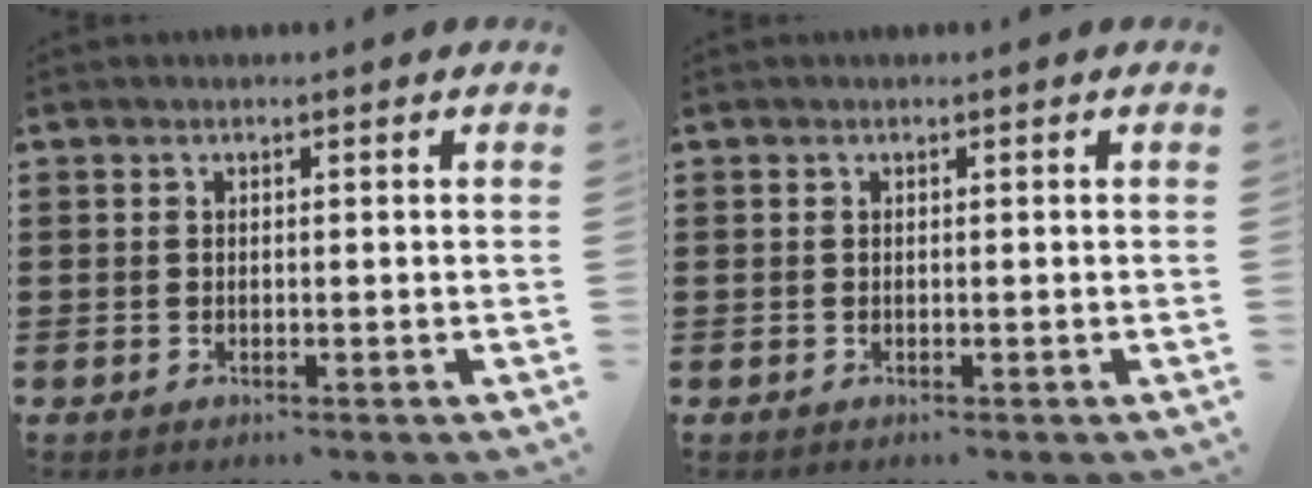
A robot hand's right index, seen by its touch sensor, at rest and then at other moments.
{"total": 0.0}